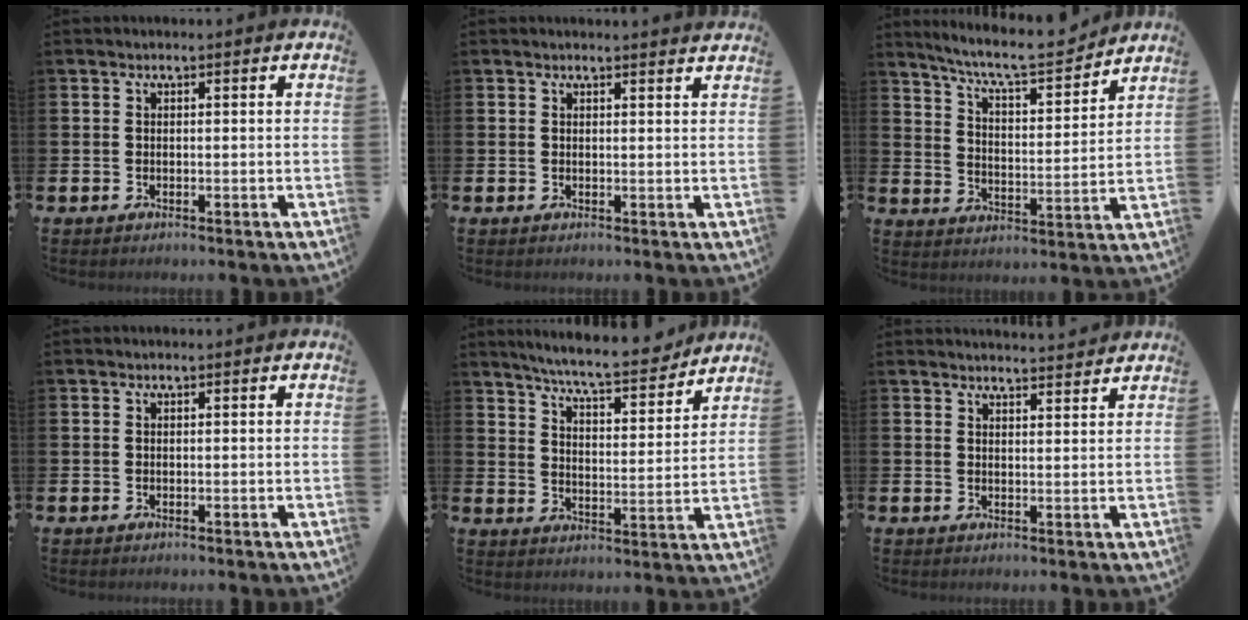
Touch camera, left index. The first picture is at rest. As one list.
[{"total": 1.1, "force": [1.1, -0.1, 0.0], "torque": [0.009, -0.010, 0.019]}, {"total": 8.5, "force": [7.9, 1.2, 2.9], "torque": [-0.081, -0.055, 0.136]}, {"total": 0.0}, {"total": 7.9, "force": [7.5, 0.4, 2.5], "torque": [-0.064, -0.051, 0.128]}, {"total": 3.1, "force": [3.1, -0.1, -0.1], "torque": [0.005, -0.023, 0.054]}]